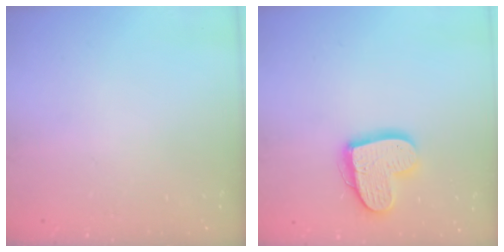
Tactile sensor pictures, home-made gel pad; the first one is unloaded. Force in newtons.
{"total": 15.4, "press": 15.4, "slide": 1.2}